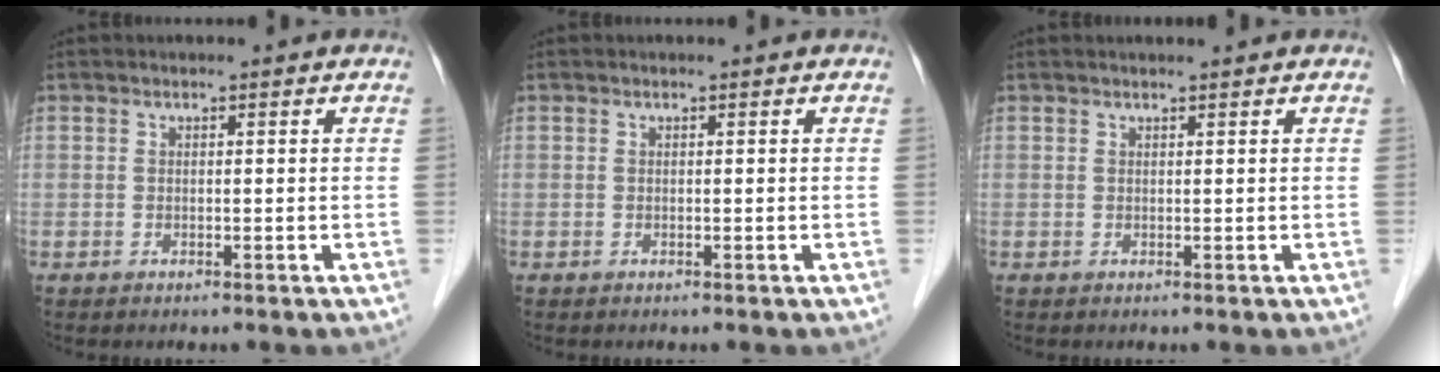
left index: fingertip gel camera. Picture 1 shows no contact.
{"total": 0.0}
{"total": 1.3, "force": [1.1, -0.2, 0.6], "torque": [-0.006, 0.009, 0.021]}